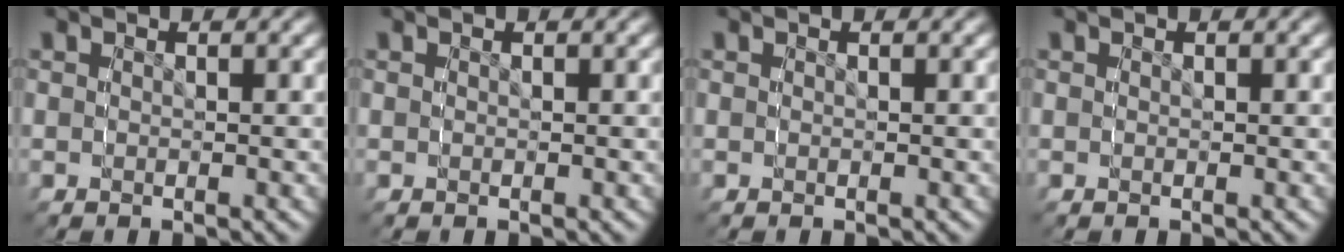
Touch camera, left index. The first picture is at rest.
{"total": 0.0}
{"total": 0.0}
{"total": 0.0}